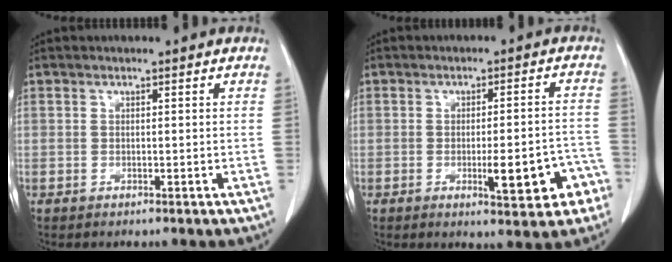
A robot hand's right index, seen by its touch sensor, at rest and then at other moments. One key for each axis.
{"total": 8.6, "fx": -3.3, "fy": 1.9, "fz": 7.7, "tx": -0.094, "ty": 0.011, "tz": -0.036}